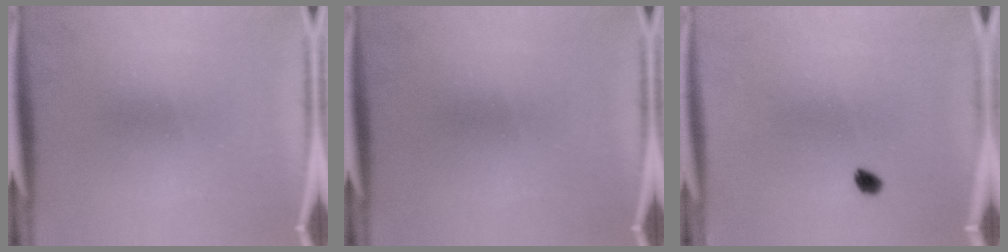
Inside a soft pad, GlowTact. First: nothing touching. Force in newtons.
{"total": 0.0}
{"total": 1.7}